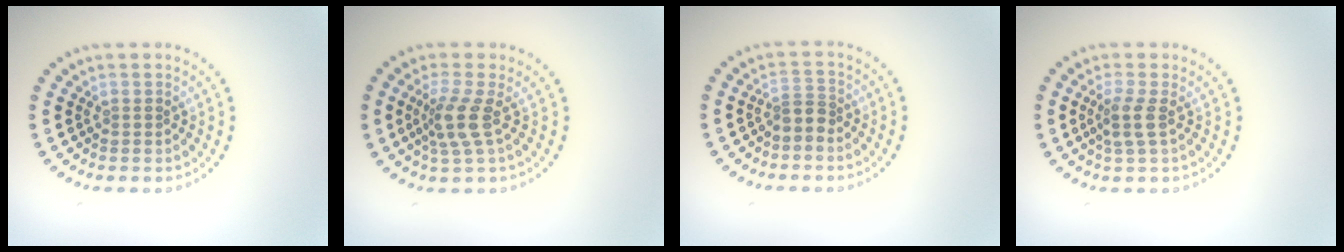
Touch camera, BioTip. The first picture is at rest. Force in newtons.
{"total": 2.8, "press": 2.1, "slide": 1.8}
{"total": 1.9, "press": 1.3, "slide": 1.3}
{"total": 2.0, "press": 1.7, "slide": 1.1}